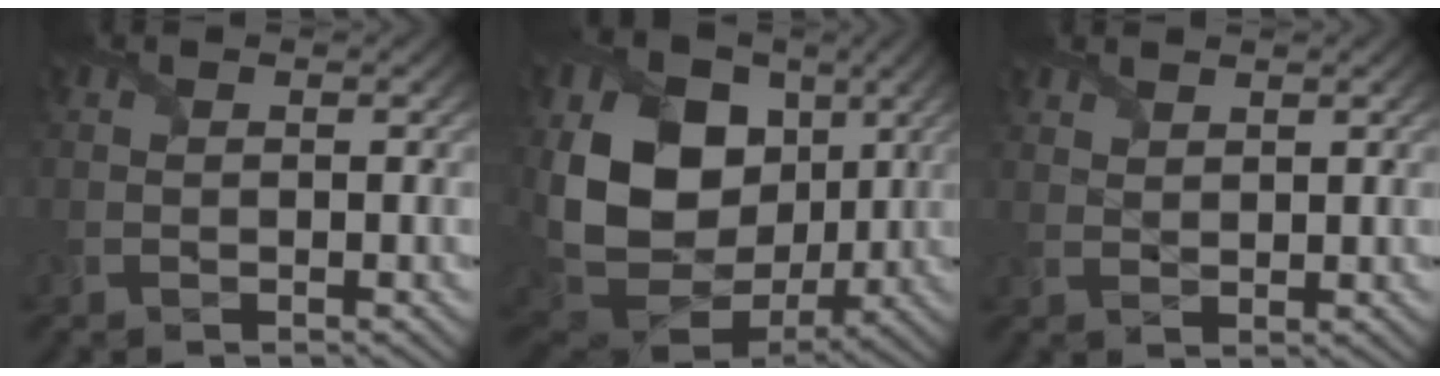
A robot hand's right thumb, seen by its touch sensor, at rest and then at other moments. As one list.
[{"total": 17.3, "force": [2.7, 13.3, 10.7], "torque": [-0.235, -0.008, 0.059]}, {"total": 2.0, "force": [1.9, 0.6, 0.4], "torque": [-0.011, 0.002, 0.044]}]